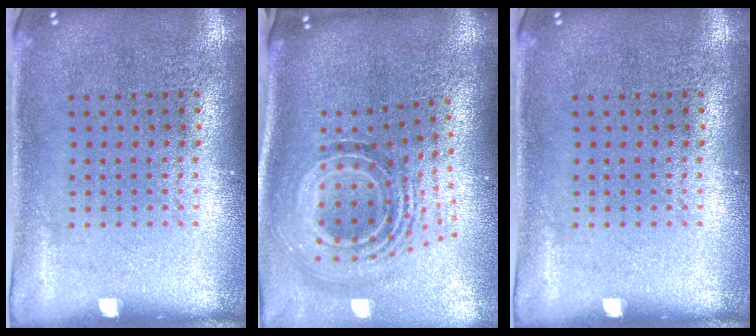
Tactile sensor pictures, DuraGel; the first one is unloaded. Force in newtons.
{"total": 2.0, "press": 1.5, "slide": 1.3}
{"total": 0.0}